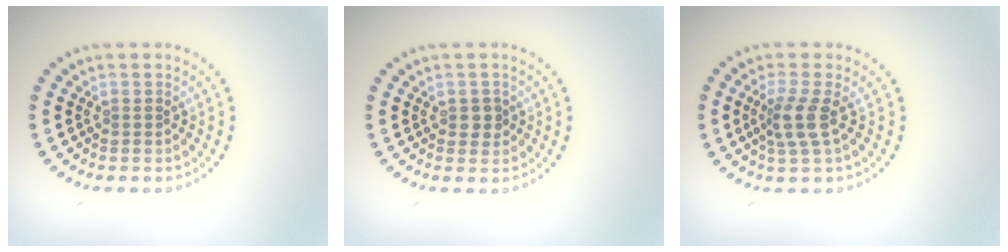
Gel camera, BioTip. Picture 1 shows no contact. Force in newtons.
{"total": 1.4, "press": 1.4, "slide": 0.1}
{"total": 2.7, "press": 2.1, "slide": 1.7}